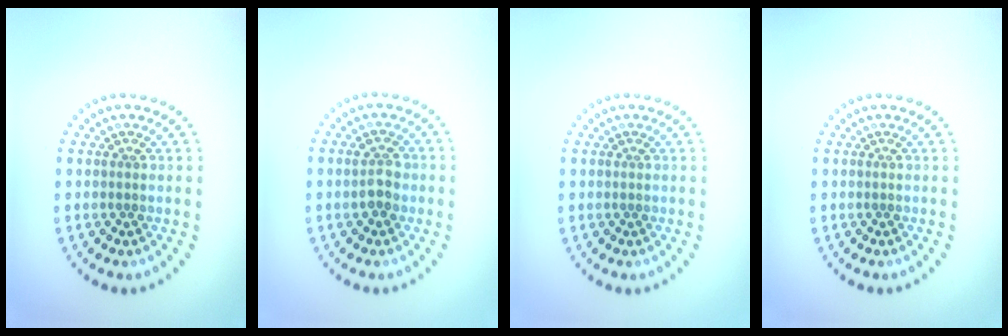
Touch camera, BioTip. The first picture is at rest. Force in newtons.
{"total": 2.0, "press": 2.0, "slide": 0.4}
{"total": 0.0}
{"total": 0.0}